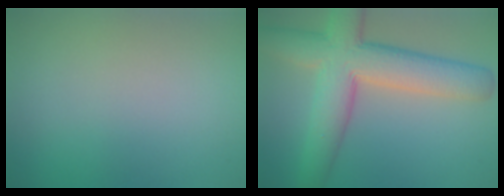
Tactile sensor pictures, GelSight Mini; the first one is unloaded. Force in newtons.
{"total": 9.1, "press": 9.0, "slide": 0.7}